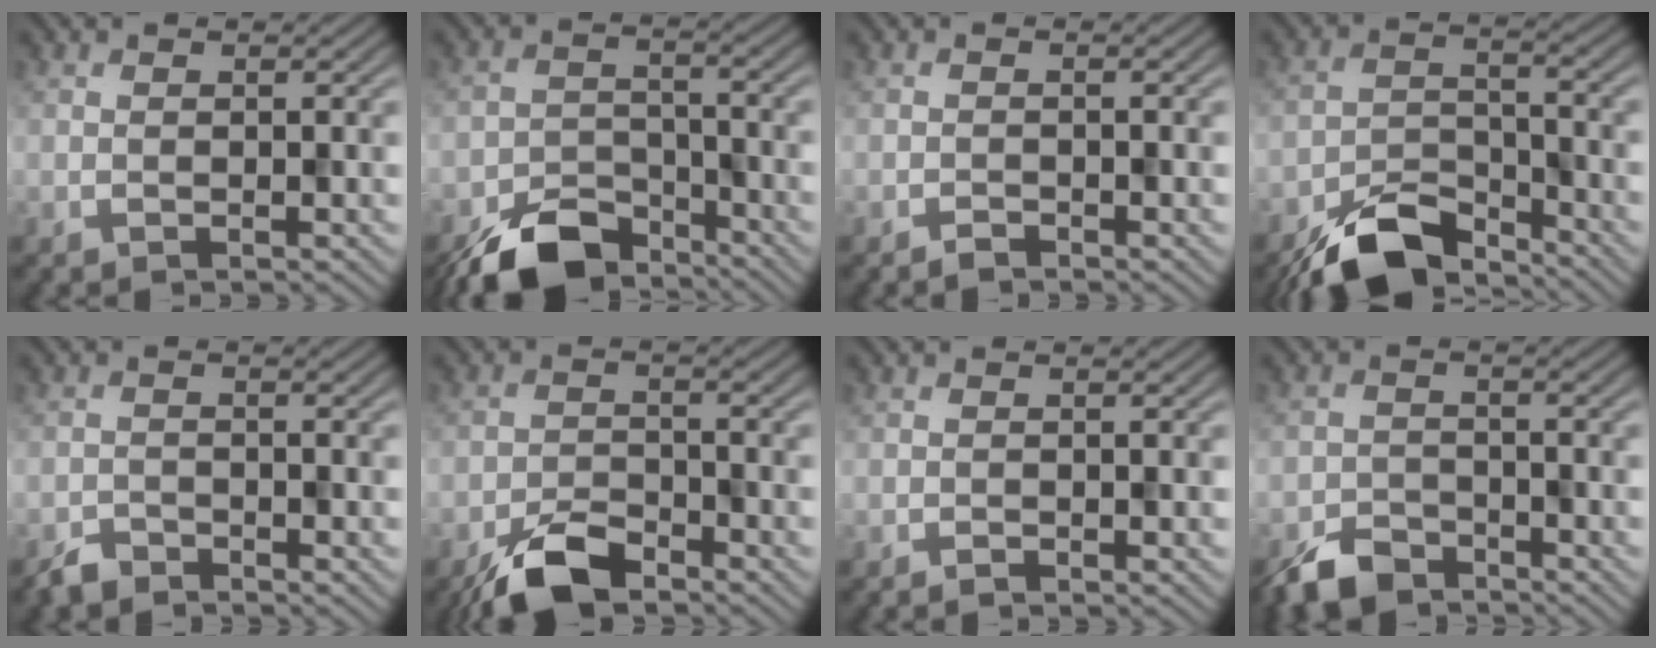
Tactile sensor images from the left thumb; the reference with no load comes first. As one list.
[{"total": 9.2, "force": [-7.3, 4.0, 4.0], "torque": [-0.074, -0.012, -0.138]}, {"total": 0.9, "force": [-0.8, 0.2, 0.3], "torque": [-0.007, 0.001, -0.016]}, {"total": 8.7, "force": [-7.0, 3.2, 4.1], "torque": [-0.073, -0.005, -0.143]}, {"total": 2.1, "force": [-1.9, 0.7, 0.4], "torque": [-0.008, 0.000, -0.043]}, {"total": 6.6, "force": [-5.0, 2.5, 3.6], "torque": [-0.064, -0.002, -0.100]}, {"total": 0.6, "force": [-0.5, 0.1, 0.3], "torque": [-0.006, 0.000, -0.008]}, {"total": 5.2, "force": [-4.3, 2.2, 1.9], "torque": [-0.034, -0.006, -0.088]}]